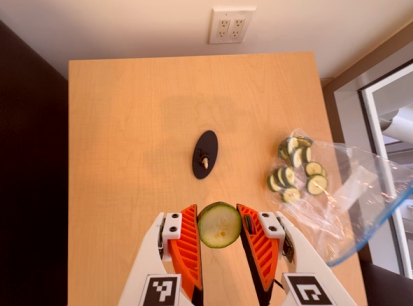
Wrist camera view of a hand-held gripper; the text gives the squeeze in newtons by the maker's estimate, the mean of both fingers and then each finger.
{"total": 9.5, "left": 9.4, "right": 9.5}